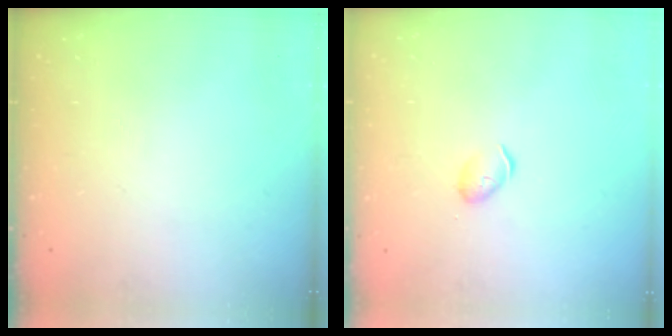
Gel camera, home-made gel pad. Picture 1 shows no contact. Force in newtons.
{"total": 3.9, "press": 3.8, "slide": 0.7}